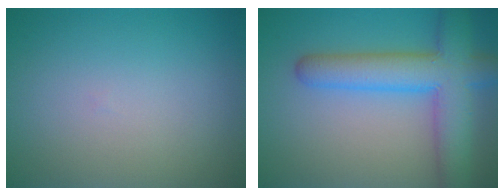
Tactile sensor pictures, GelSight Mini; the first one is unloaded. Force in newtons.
{"total": 7.7, "press": 7.7, "slide": 0.5}